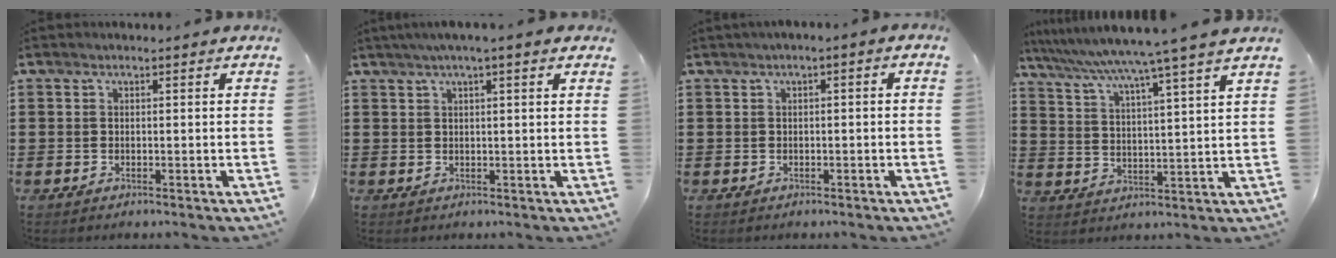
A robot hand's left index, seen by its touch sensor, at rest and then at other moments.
{"total": 2.0, "force": [1.3, 0.3, 1.5], "torque": [-0.032, 0.003, 0.023]}
{"total": 1.2, "force": [-0.9, 0.5, 0.6], "torque": [-0.014, 0.003, -0.021]}
{"total": 6.3, "force": [5.3, -1.8, 2.9], "torque": [-0.076, -0.043, 0.083]}